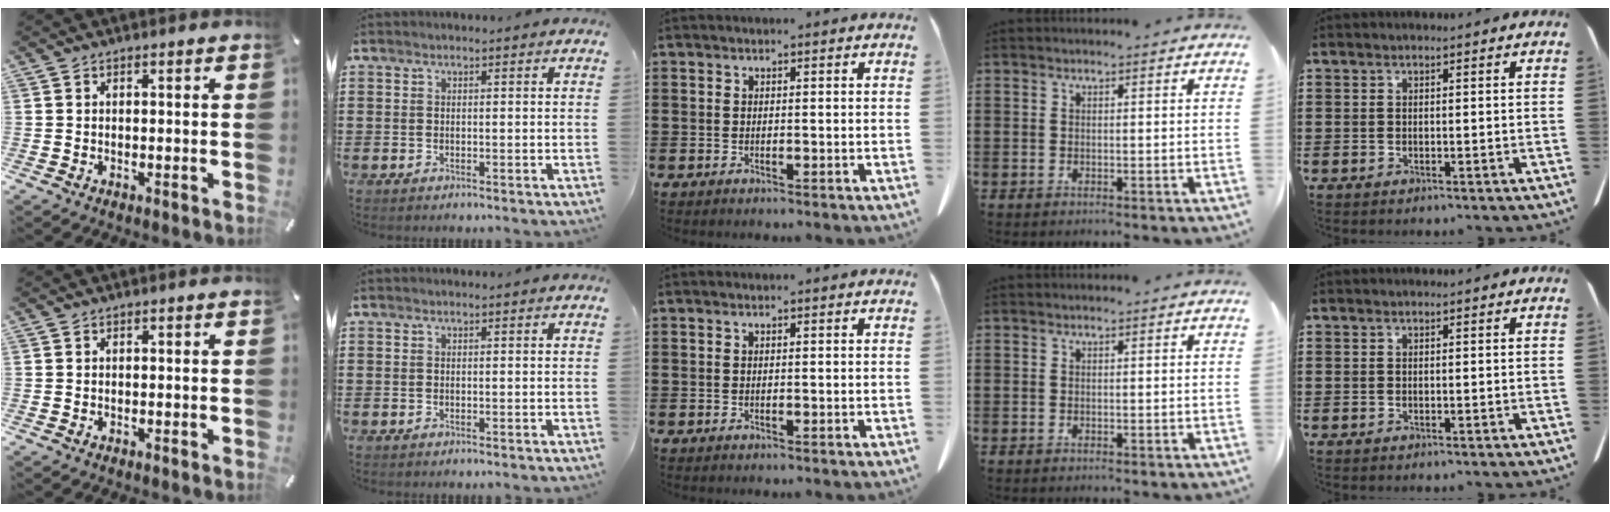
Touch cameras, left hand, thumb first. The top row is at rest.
{}